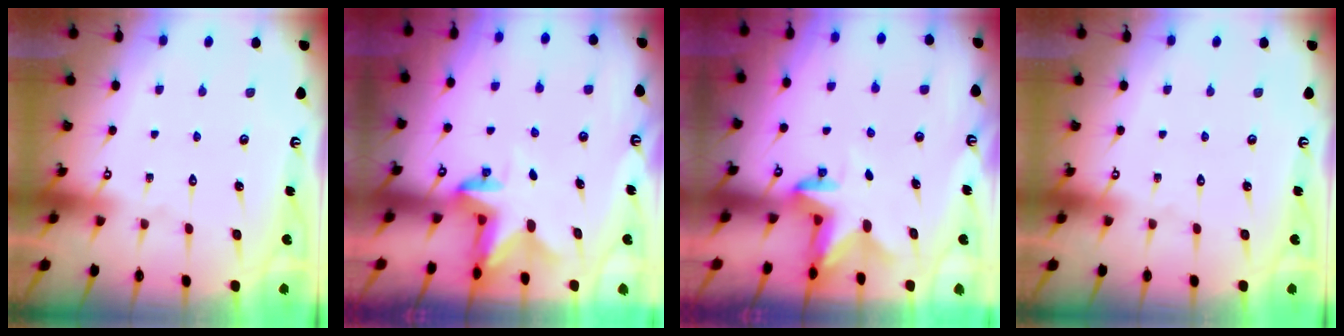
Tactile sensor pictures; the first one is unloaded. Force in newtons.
{"total": 2.7, "press": 2.7, "slide": 0.5}
{"total": 2.9, "press": 2.8, "slide": 0.6}
{"total": 0.0}